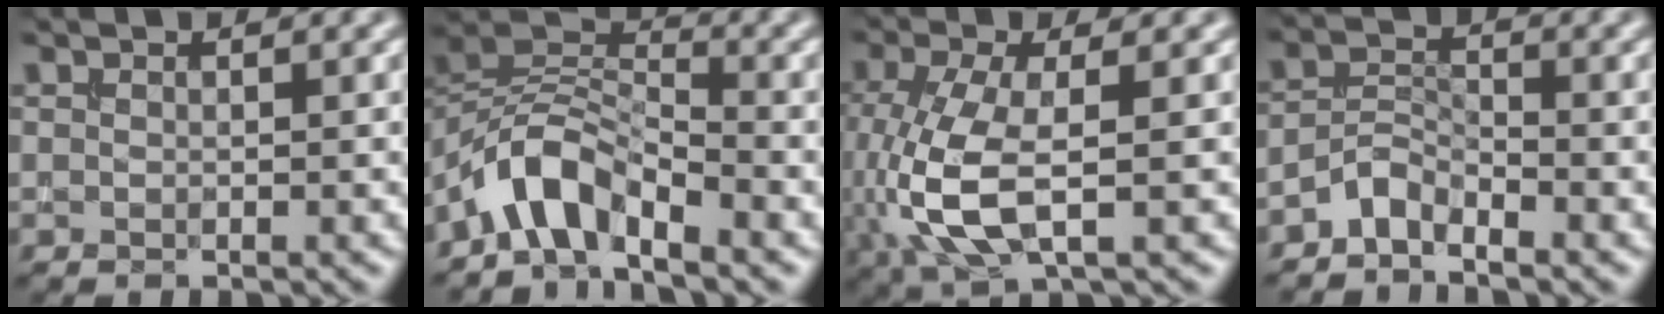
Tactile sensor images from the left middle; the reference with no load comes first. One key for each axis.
{"total": 4.9, "fx": -3.9, "fy": 1.7, "fz": 2.5, "tx": -0.040, "ty": 0.011, "tz": -0.084}
{"total": 6.6, "fx": -0.9, "fy": 2.6, "fz": 6.0, "tx": -0.151, "ty": -0.006, "tz": -0.017}
{"total": 2.3, "fx": -2.1, "fy": 0.6, "fz": 0.7, "tx": -0.016, "ty": 0.012, "tz": -0.050}